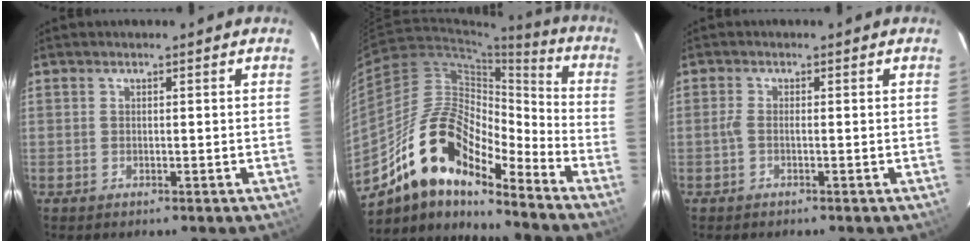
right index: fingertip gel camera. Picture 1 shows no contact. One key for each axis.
{"total": 18.6, "fx": -13.5, "fy": 6.4, "fz": 11.0, "tx": -0.191, "ty": 0.002, "tz": -0.261}
{"total": 1.4, "fx": -0.5, "fy": 0.2, "fz": 1.3, "tx": -0.028, "ty": 0.001, "tz": -0.012}